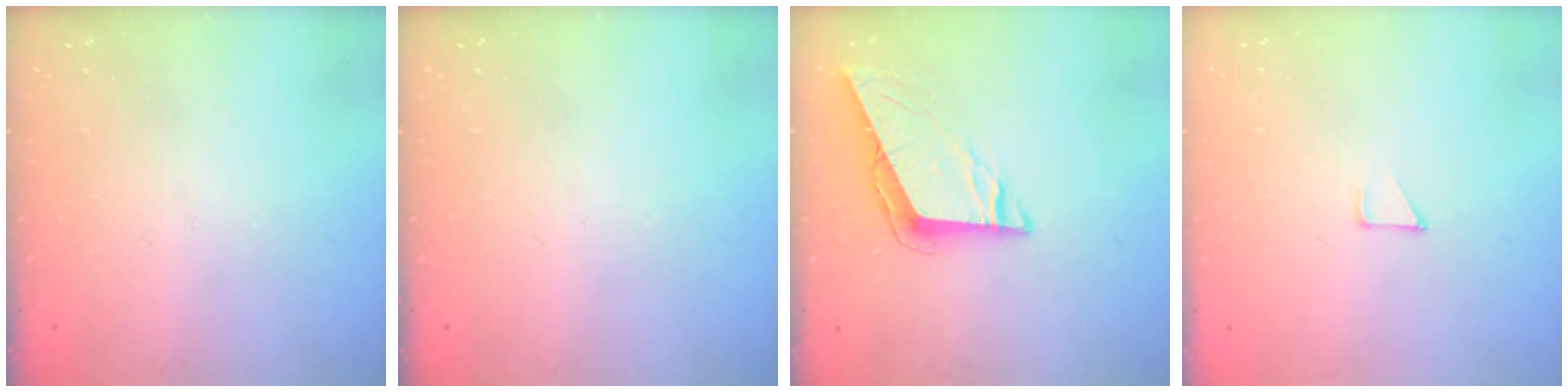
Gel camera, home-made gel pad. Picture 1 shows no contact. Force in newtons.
{"total": 0.0}
{"total": 7.5, "press": 7.5, "slide": 0.3}
{"total": 2.8, "press": 2.8, "slide": 0.2}